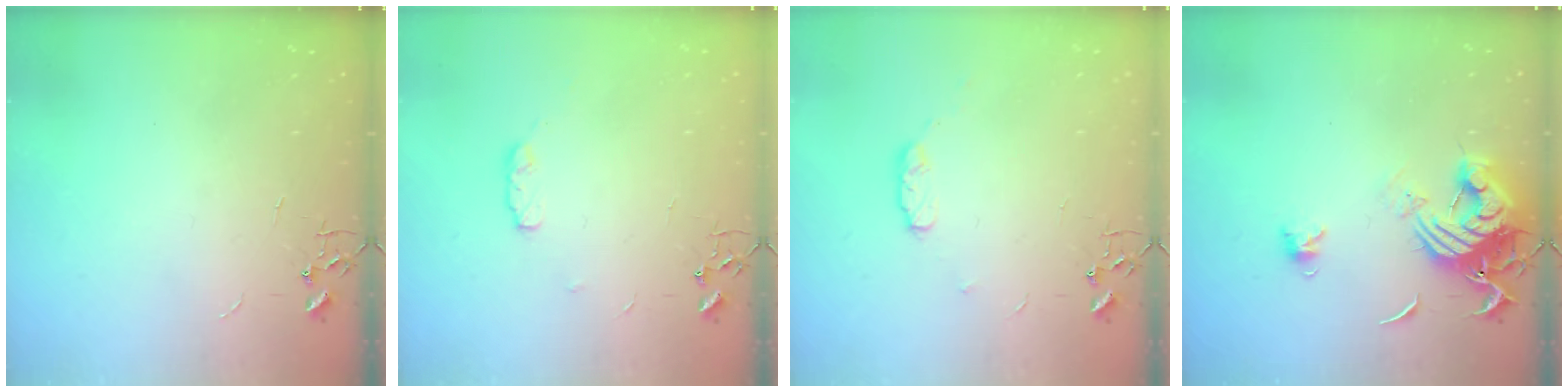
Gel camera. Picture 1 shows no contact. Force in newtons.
{"total": 5.7, "press": 5.6, "slide": 0.9}
{"total": 6.2, "press": 6.1, "slide": 0.9}
{"total": 14.0, "press": 13.9, "slide": 1.7}